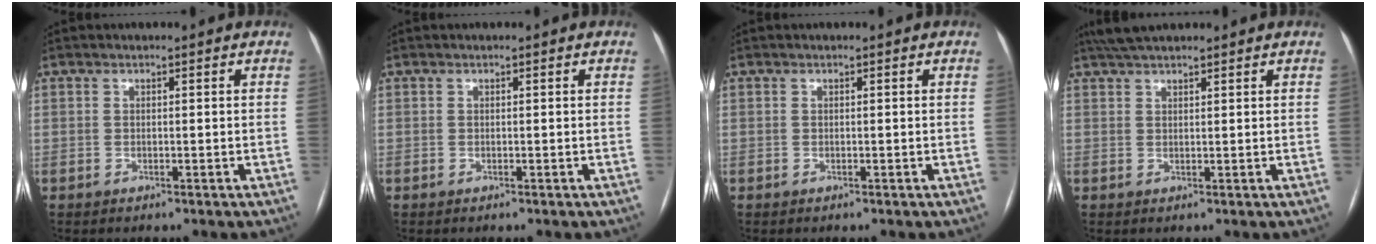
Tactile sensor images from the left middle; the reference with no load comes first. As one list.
[{"total": 0.0}, {"total": 0.0}, {"total": 5.3, "force": [4.6, 0.9, 2.6], "torque": [-0.048, 0.032, 0.083]}]